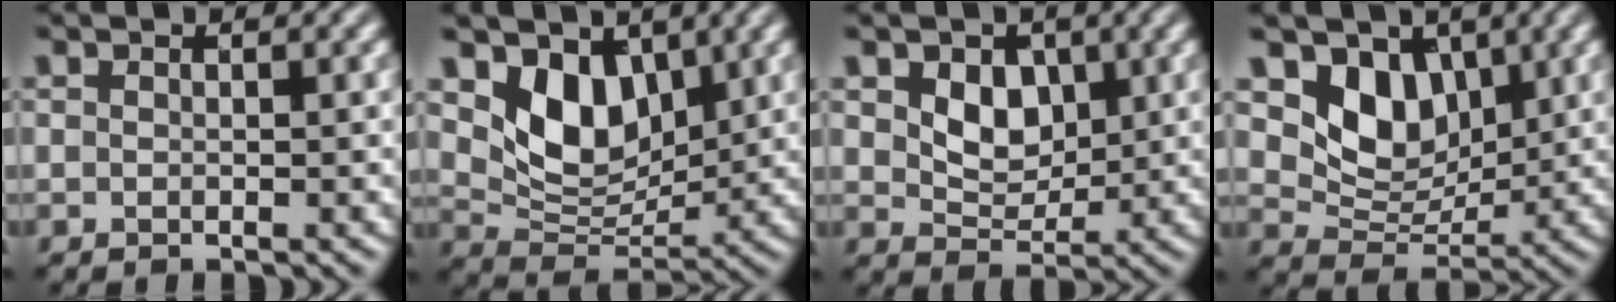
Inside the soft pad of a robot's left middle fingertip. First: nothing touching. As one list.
[{"total": 5.3, "force": [2.4, 3.5, 3.1], "torque": [-0.070, -0.020, 0.044]}, {"total": 3.2, "force": [0.9, 2.4, 1.9], "torque": [-0.046, -0.009, 0.015]}, {"total": 4.9, "force": [2.3, 3.5, 2.6], "torque": [-0.057, -0.018, 0.037]}]